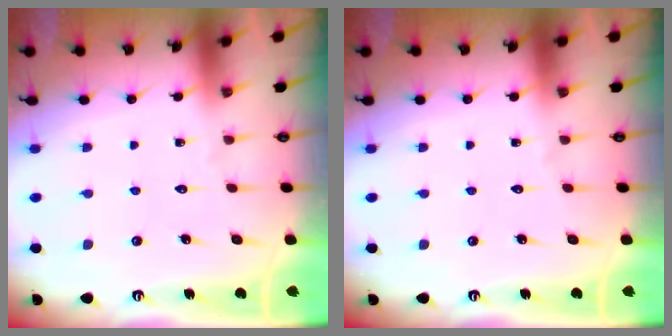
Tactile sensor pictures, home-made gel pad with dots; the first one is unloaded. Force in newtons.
{"total": 0.0}